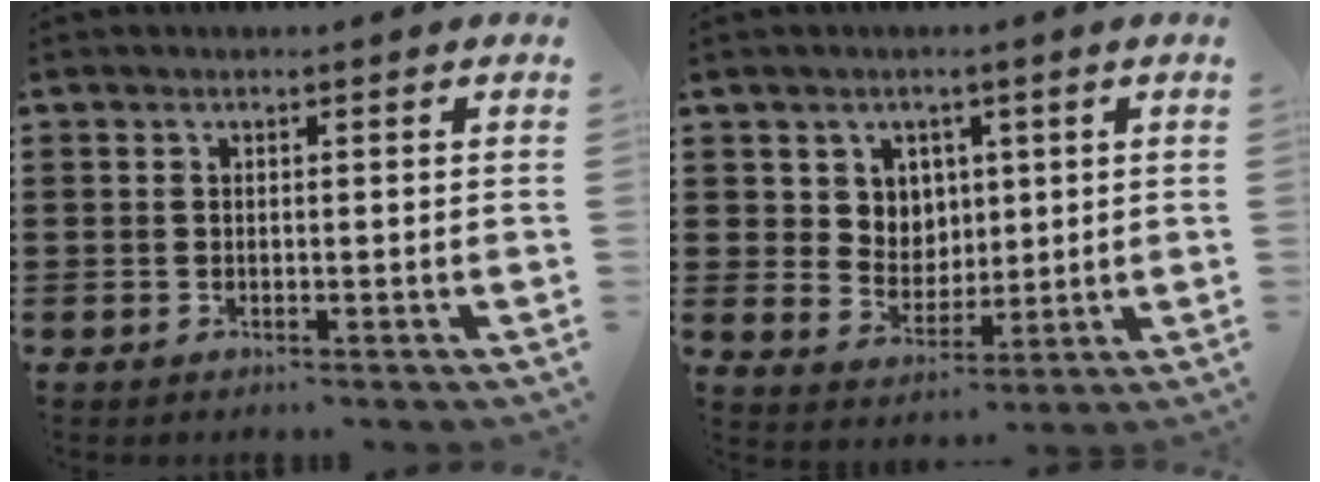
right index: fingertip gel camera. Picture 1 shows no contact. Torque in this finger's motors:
{"motor_torque": [0.19, 0.35, 0.05, 0.05]}